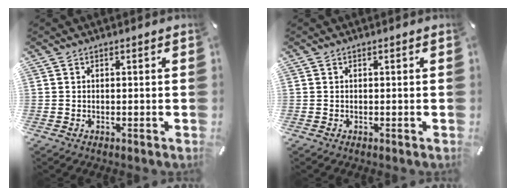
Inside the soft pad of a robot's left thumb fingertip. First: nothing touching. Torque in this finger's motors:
{"motor_torque": [-0.08, 0.07, -0.03, -0.05, 0.00]}